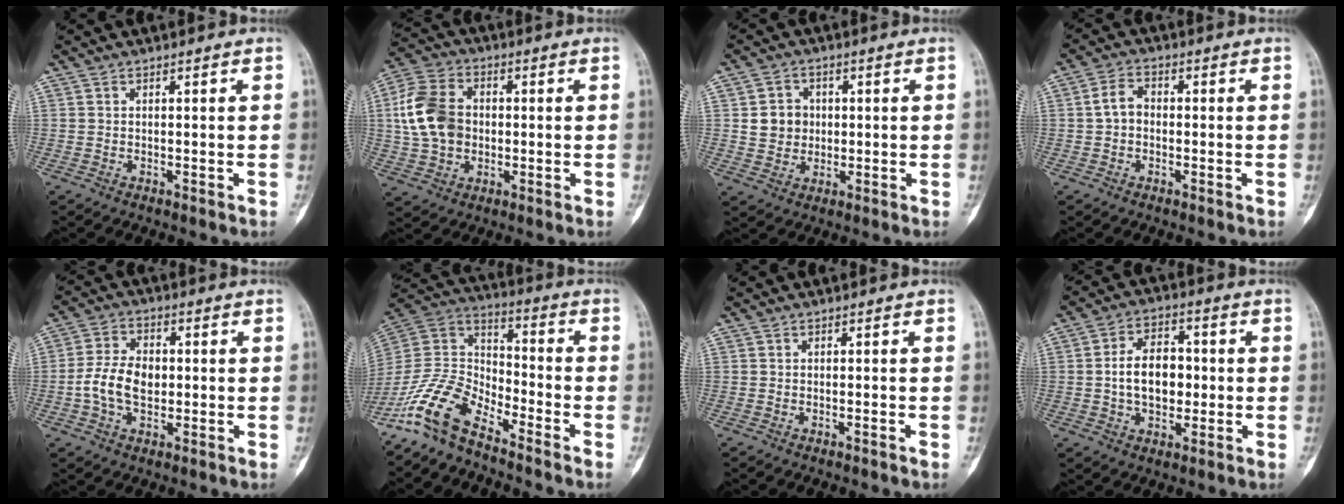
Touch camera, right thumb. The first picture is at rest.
{"total": 12.7, "force": [0.4, 9.5, 8.4], "torque": [-0.147, 0.016, 0.003]}
{"total": 5.9, "force": [0.6, 5.4, 2.3], "torque": [-0.008, 0.004, 0.010]}
{"total": 4.0, "force": [-0.4, 2.9, 2.6], "torque": [-0.041, 0.016, -0.016]}
{"total": 8.6, "force": [-0.8, 5.7, 6.4], "torque": [-0.115, 0.019, -0.020]}
{"total": 12.7, "force": [-9.7, 5.1, 6.4], "torque": [-0.118, 0.082, -0.199]}
{"total": 0.6, "force": [-0.4, 0.0, 0.5], "torque": [-0.011, 0.006, -0.003]}
{"total": 10.2, "force": [-0.4, 6.8, 7.5], "torque": [-0.100, 0.019, -0.013]}